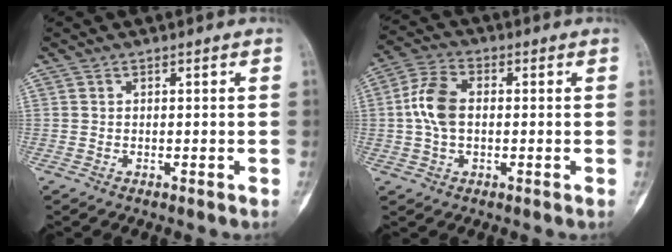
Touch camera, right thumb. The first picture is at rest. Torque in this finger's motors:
{"motor_torque": [0.90, 0.94, 0.04, 0.03, 0.27]}